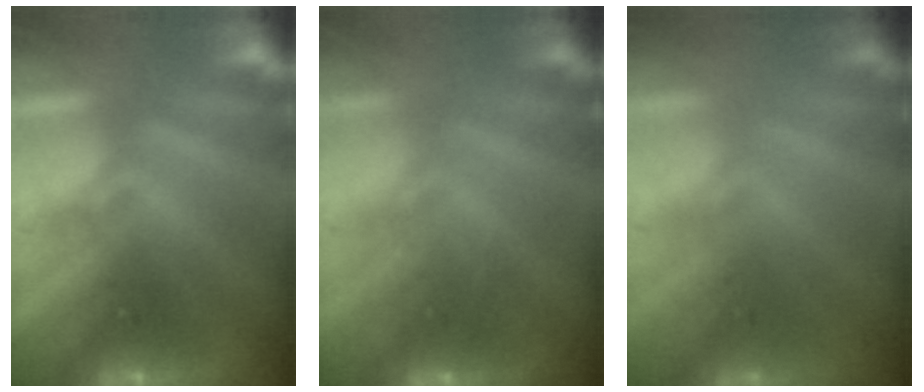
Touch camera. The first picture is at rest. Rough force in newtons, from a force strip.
{"total": 2.6}
{"total": 1.7}